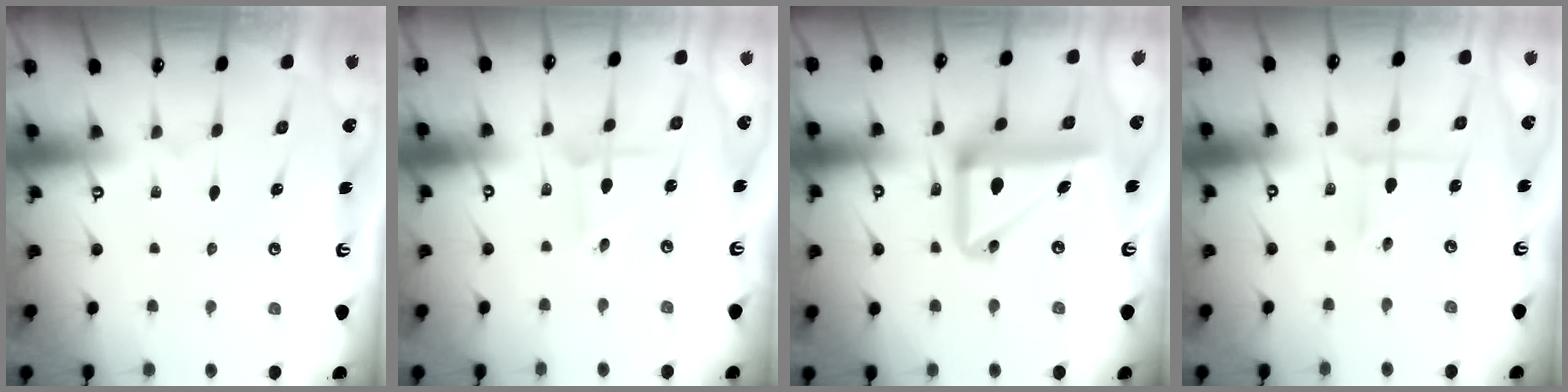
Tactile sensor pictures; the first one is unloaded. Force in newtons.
{"total": 2.3, "press": 2.3, "slide": 0.2}
{"total": 15.5, "press": 15.3, "slide": 2.3}
{"total": 3.5, "press": 3.4, "slide": 0.4}